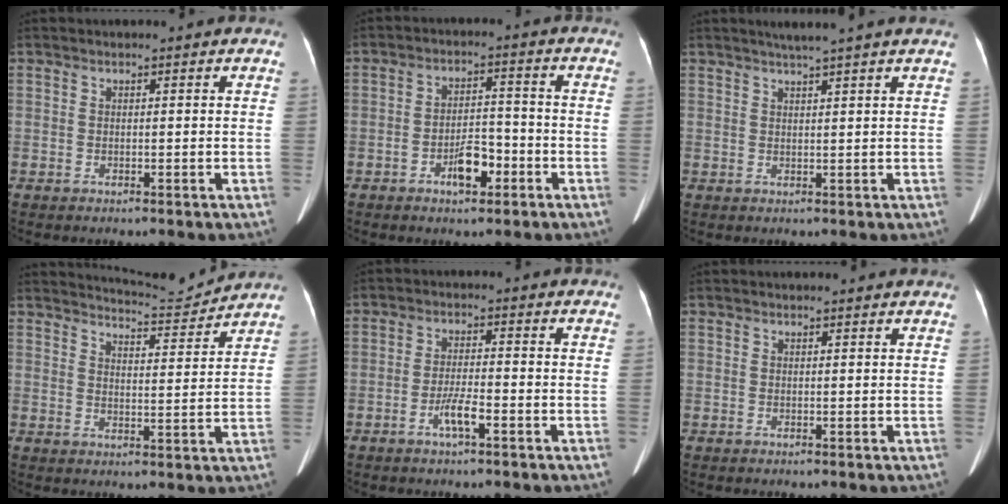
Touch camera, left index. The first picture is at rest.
{"total": 5.3, "force": [-2.8, 2.1, 4.0], "torque": [-0.072, 0.009, -0.044]}
{"total": 4.1, "force": [3.3, -1.0, 2.1], "torque": [-0.029, 0.009, 0.048]}
{"total": 6.7, "force": [6.6, -1.1, -0.4], "torque": [-0.012, -0.013, 0.102]}
{"total": 3.7, "force": [-2.0, 0.3, 3.1], "torque": [-0.062, -0.001, -0.040]}
{"total": 1.6, "force": [1.6, 0.0, 0.3], "torque": [-0.012, 0.007, 0.016]}